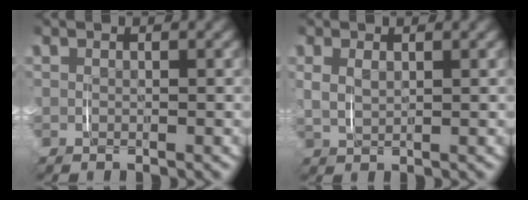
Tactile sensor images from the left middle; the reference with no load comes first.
{"total": 1.1, "force": [0.5, 0.4, 0.9], "torque": [-0.021, -0.002, 0.017]}